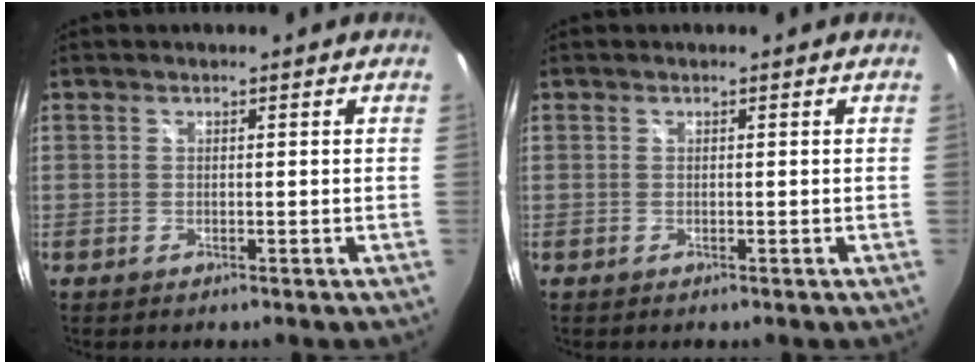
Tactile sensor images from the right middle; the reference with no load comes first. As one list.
[{"total": 0.0}]